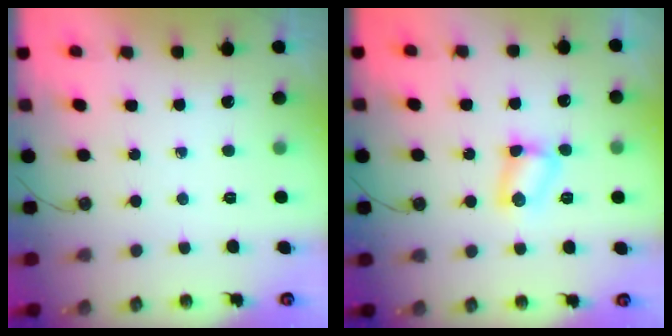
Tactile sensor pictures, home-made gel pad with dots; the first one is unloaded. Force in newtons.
{"total": 5.7, "press": 4.5, "slide": 3.6}